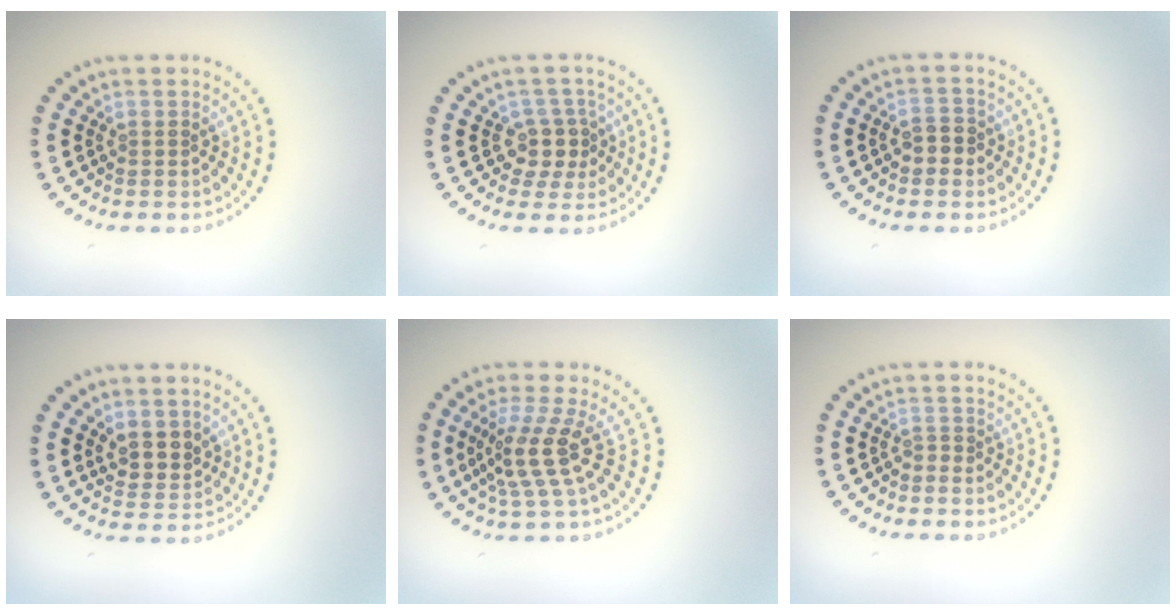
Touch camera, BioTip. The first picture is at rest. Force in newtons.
{"total": 2.5, "press": 2.1, "slide": 1.5}
{"total": 1.8, "press": 1.7, "slide": 0.3}
{"total": 2.4, "press": 2.2, "slide": 1.0}
{"total": 3.9, "press": 2.9, "slide": 2.6}
{"total": 0.6, "press": 0.3, "slide": 0.5}